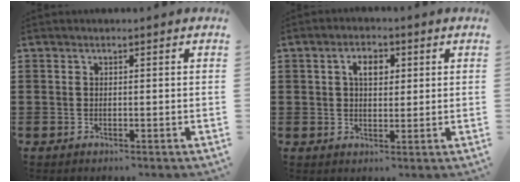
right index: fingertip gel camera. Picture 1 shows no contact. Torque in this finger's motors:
{"motor_torque": [0.21, -0.05, 0.12, 0.07]}